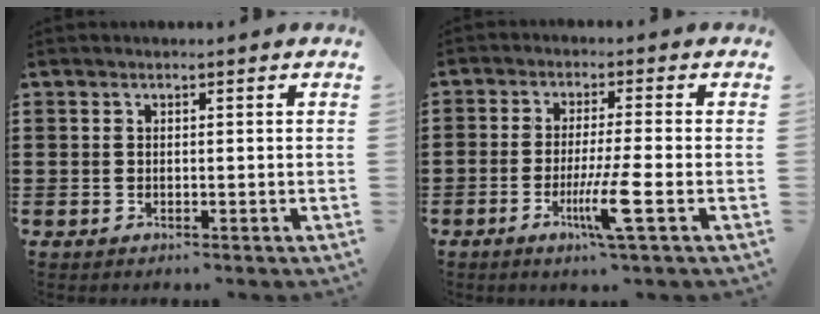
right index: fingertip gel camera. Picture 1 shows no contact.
{"total": 6.9, "force": [-2.5, 0.0, 6.4], "torque": [-0.125, -0.021, -0.047]}